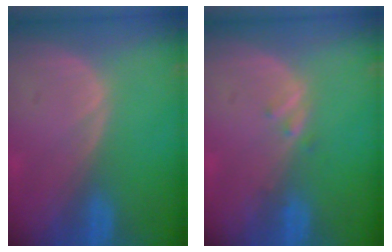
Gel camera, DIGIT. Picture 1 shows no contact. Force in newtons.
{"total": 1.1, "press": 1.1, "slide": 0.1}